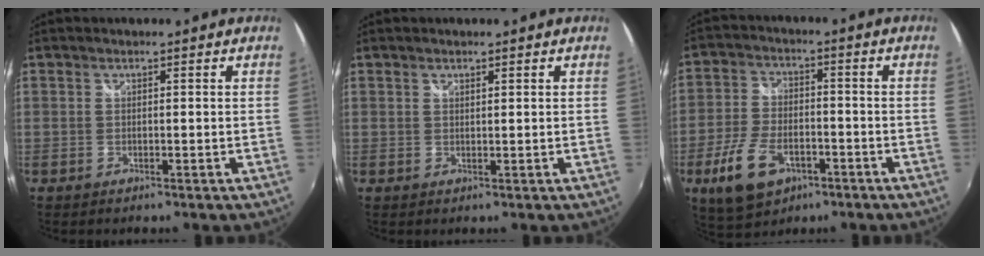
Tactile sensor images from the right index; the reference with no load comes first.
{"total": 0.7, "force": [0.6, 0.3, 0.3], "torque": [-0.004, 0.001, 0.010]}
{"total": 12.4, "force": [-5.9, 7.0, 8.4], "torque": [-0.186, -0.006, -0.101]}